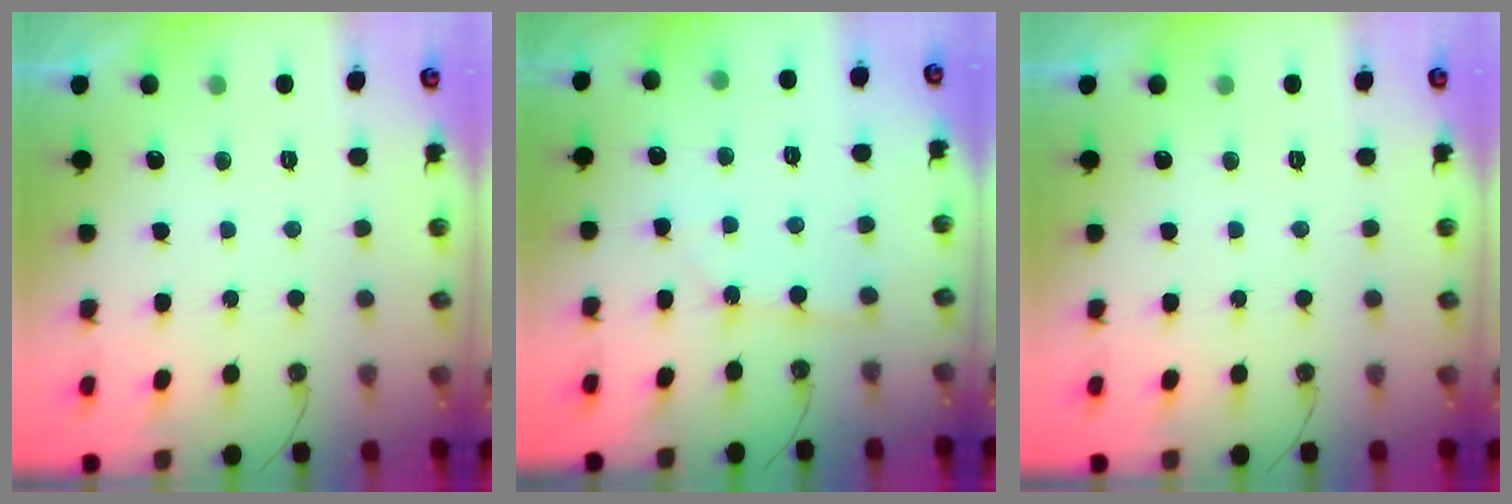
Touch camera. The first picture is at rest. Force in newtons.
{"total": 2.3, "press": 2.3, "slide": 0.2}
{"total": 0.0}